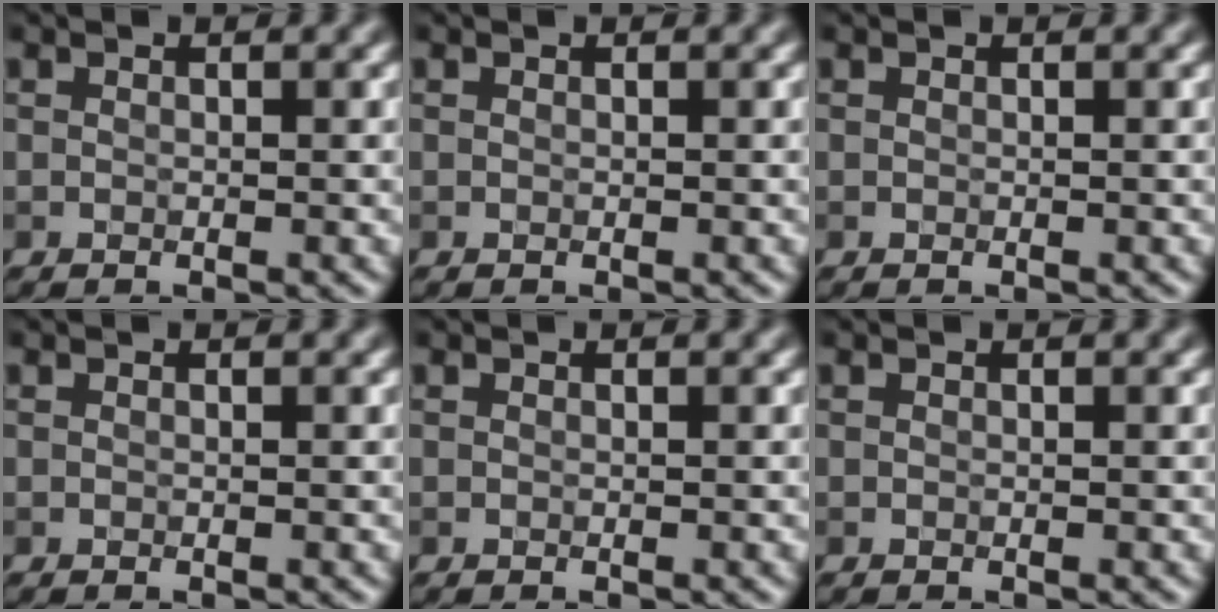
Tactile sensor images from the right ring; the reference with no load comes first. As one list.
[{"total": 0.0}, {"total": 0.0}, {"total": 0.0}, {"total": 0.0}, {"total": 0.0}]